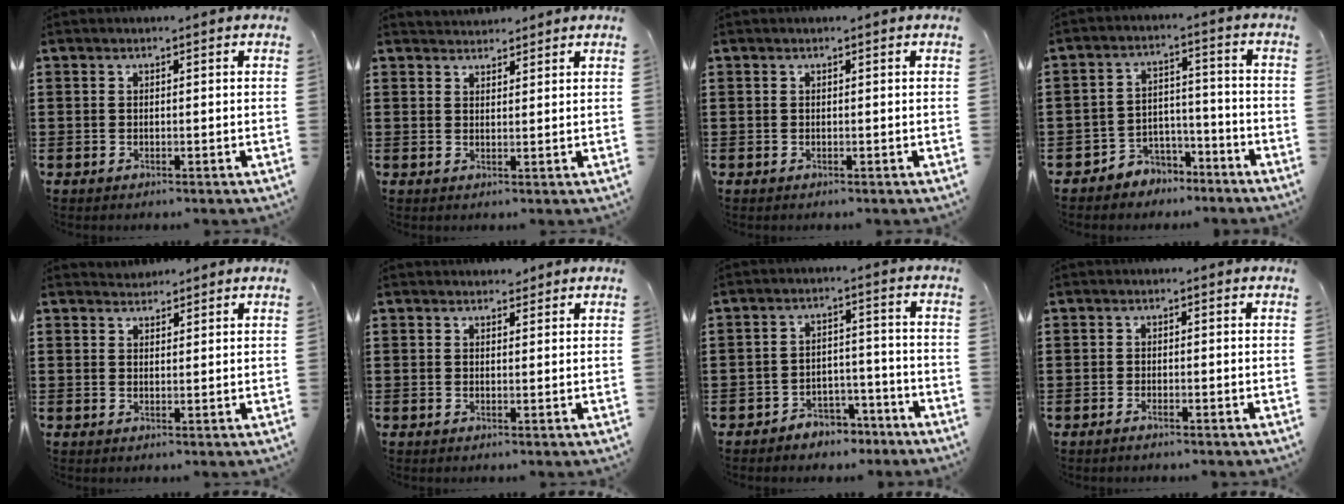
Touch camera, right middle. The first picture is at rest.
{"total": 2.1, "force": [2.0, 0.2, -0.5], "torque": [0.002, -0.002, 0.040]}
{"total": 0.0}
{"total": 4.6, "force": [-4.2, 1.9, 0.2], "torque": [-0.011, 0.011, -0.088]}
{"total": 1.7, "force": [1.6, 0.2, -0.4], "torque": [0.002, 0.001, 0.032]}
{"total": 1.5, "force": [1.4, 0.5, 0.0], "torque": [0.005, -0.001, 0.026]}
{"total": 4.1, "force": [-3.9, 1.3, 0.4], "torque": [-0.009, 0.011, -0.080]}
{"total": 0.8, "force": [-0.6, 0.1, 0.5], "torque": [-0.011, -0.003, -0.011]}